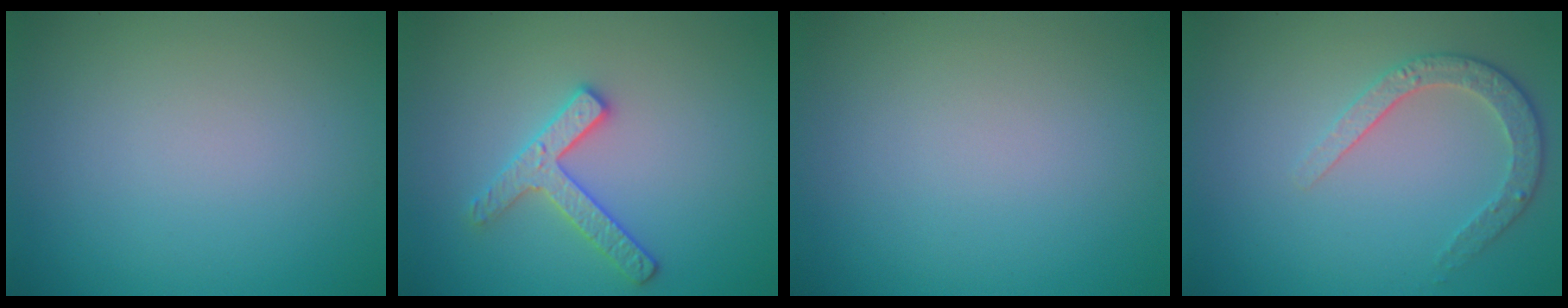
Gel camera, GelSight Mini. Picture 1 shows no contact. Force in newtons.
{"total": 2.6, "press": 2.6, "slide": 0.4}
{"total": 0.0}
{"total": 2.6, "press": 2.5, "slide": 1.0}